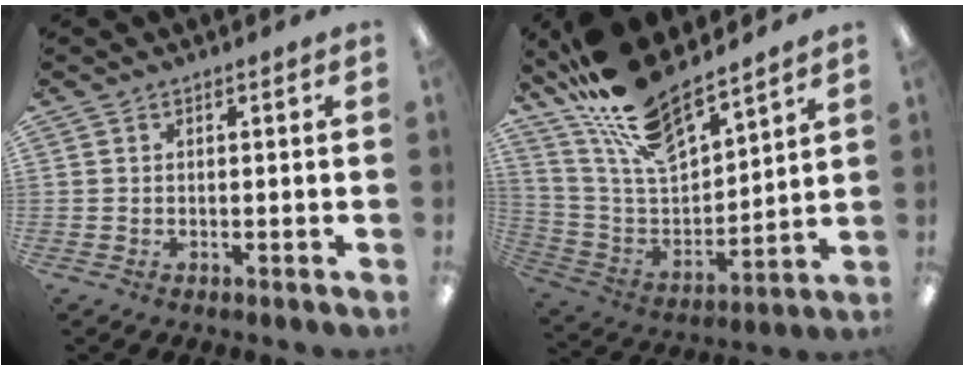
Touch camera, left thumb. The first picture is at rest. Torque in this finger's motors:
{"motor_torque": [1.36, -0.03, 1.55, -1.22, 0.42]}